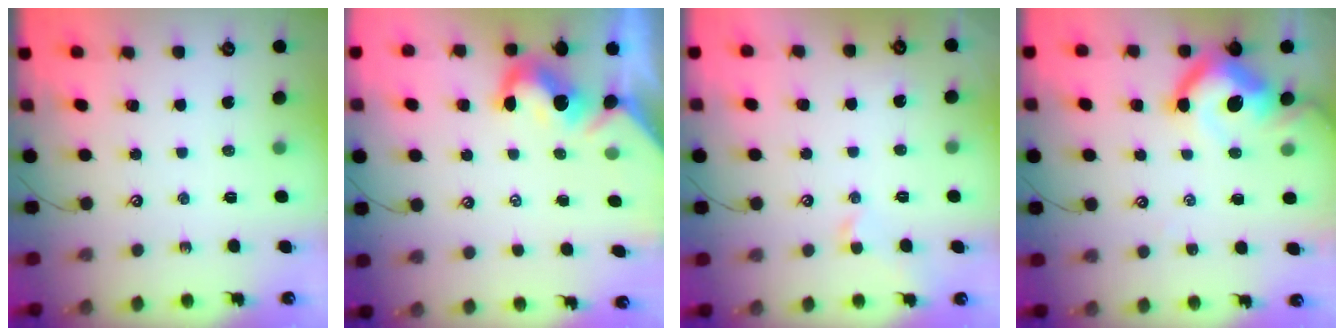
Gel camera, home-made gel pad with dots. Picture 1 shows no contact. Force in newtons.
{"total": 2.4, "press": 2.3, "slide": 0.7}
{"total": 0.0}
{"total": 10.9, "press": 10.8, "slide": 1.4}